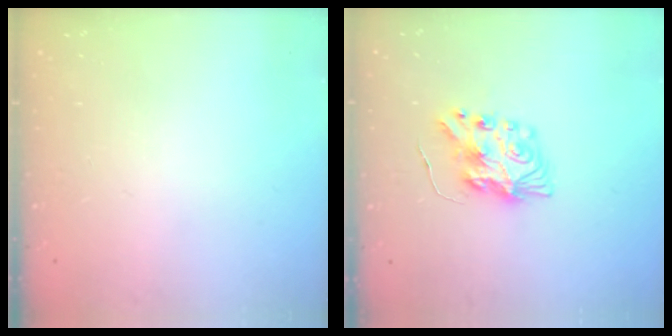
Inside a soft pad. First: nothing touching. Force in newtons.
{"total": 8.7, "press": 8.7, "slide": 0.3}